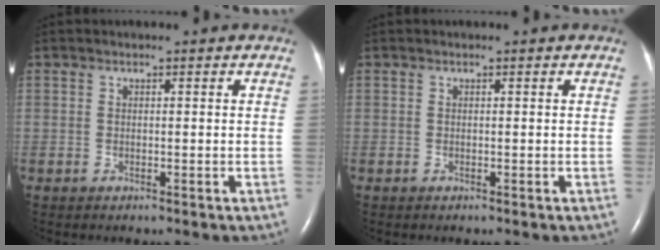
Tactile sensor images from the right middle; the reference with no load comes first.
{"total": 0.0}